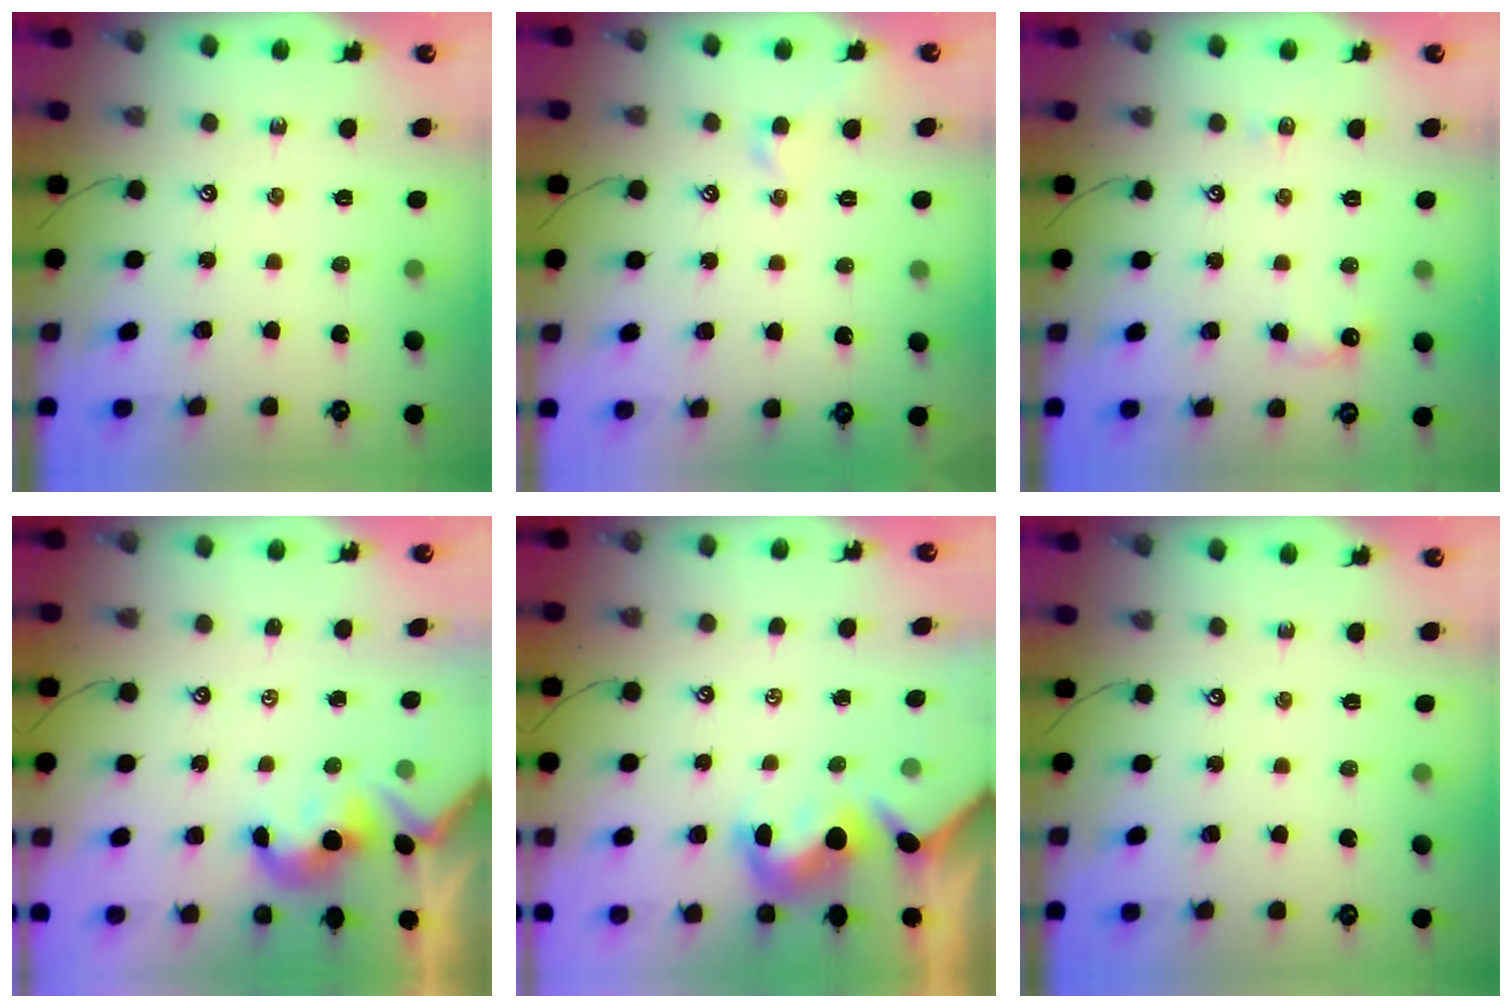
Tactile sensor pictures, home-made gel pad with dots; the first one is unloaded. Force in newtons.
{"total": 1.0, "press": 0.9, "slide": 0.4}
{"total": 3.9, "press": 3.9, "slide": 0.6}
{"total": 1.9, "press": 1.8, "slide": 0.6}
{"total": 3.6, "press": 3.4, "slide": 1.2}
{"total": 0.0}